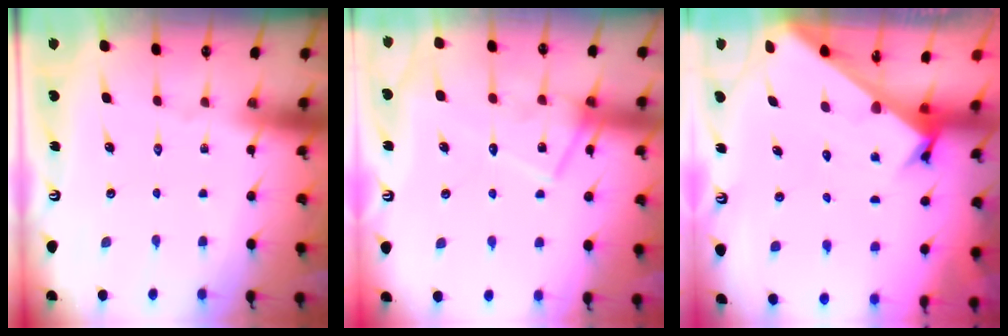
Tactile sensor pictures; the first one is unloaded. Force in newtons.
{"total": 14.6, "press": 14.6, "slide": 1.2}
{"total": 2.6, "press": 2.6, "slide": 0.2}